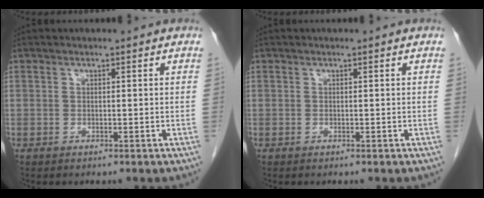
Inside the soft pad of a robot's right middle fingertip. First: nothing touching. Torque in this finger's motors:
{"motor_torque": [0.00, 0.00, 0.00, -0.01]}